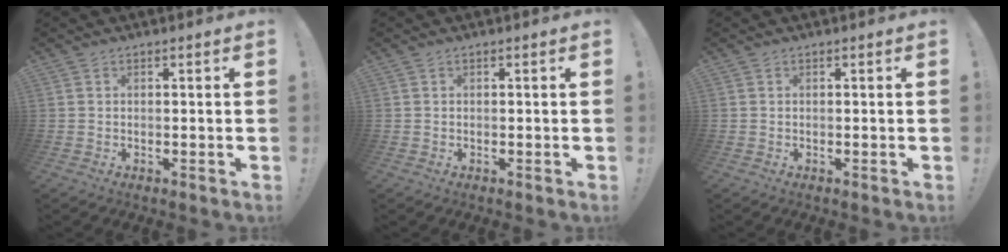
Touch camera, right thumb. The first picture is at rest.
{"total": 0.0}
{"total": 0.0}